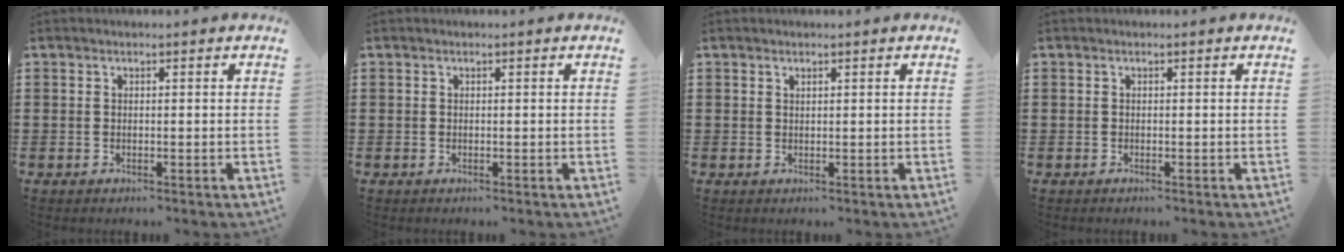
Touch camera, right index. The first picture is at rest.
{"total": 0.0}
{"total": 0.5, "force": [0.4, 0.2, 0.2], "torque": [-0.005, 0.002, 0.008]}
{"total": 0.0}